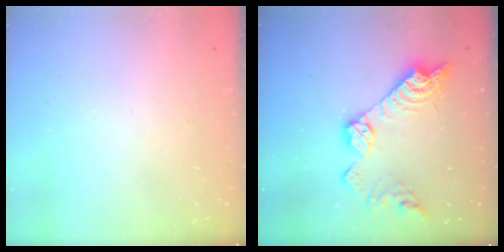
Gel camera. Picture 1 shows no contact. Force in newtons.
{"total": 15.8, "press": 15.8, "slide": 0.8}